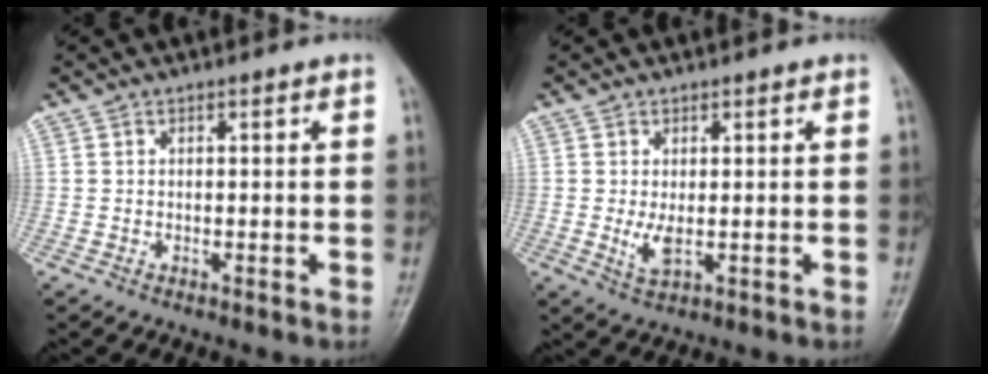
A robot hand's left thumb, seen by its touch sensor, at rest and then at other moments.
{"total": 3.3, "force": [0.4, 1.4, 3.0], "torque": [-0.056, -0.010, 0.015]}